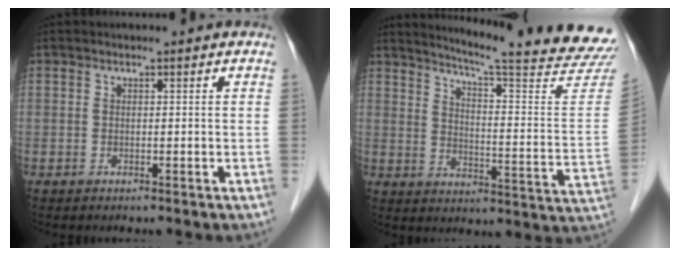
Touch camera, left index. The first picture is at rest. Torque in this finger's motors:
{"motor_torque": [0.18, -0.41, 0.04, 0.04]}